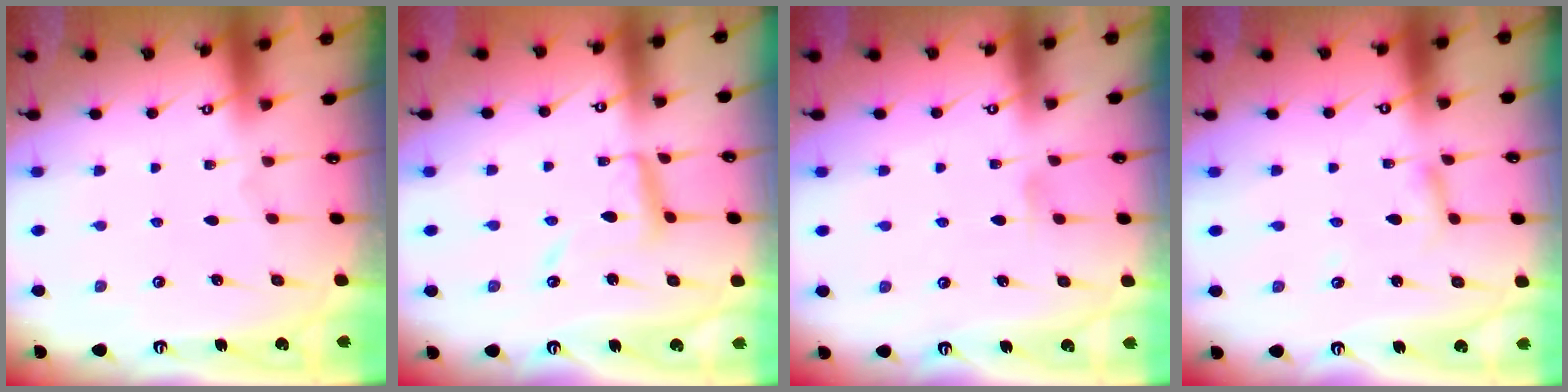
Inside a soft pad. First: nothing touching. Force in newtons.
{"total": 10.6, "press": 10.6, "slide": 1.0}
{"total": 3.3, "press": 3.2, "slide": 0.4}
{"total": 2.8, "press": 2.8, "slide": 0.2}